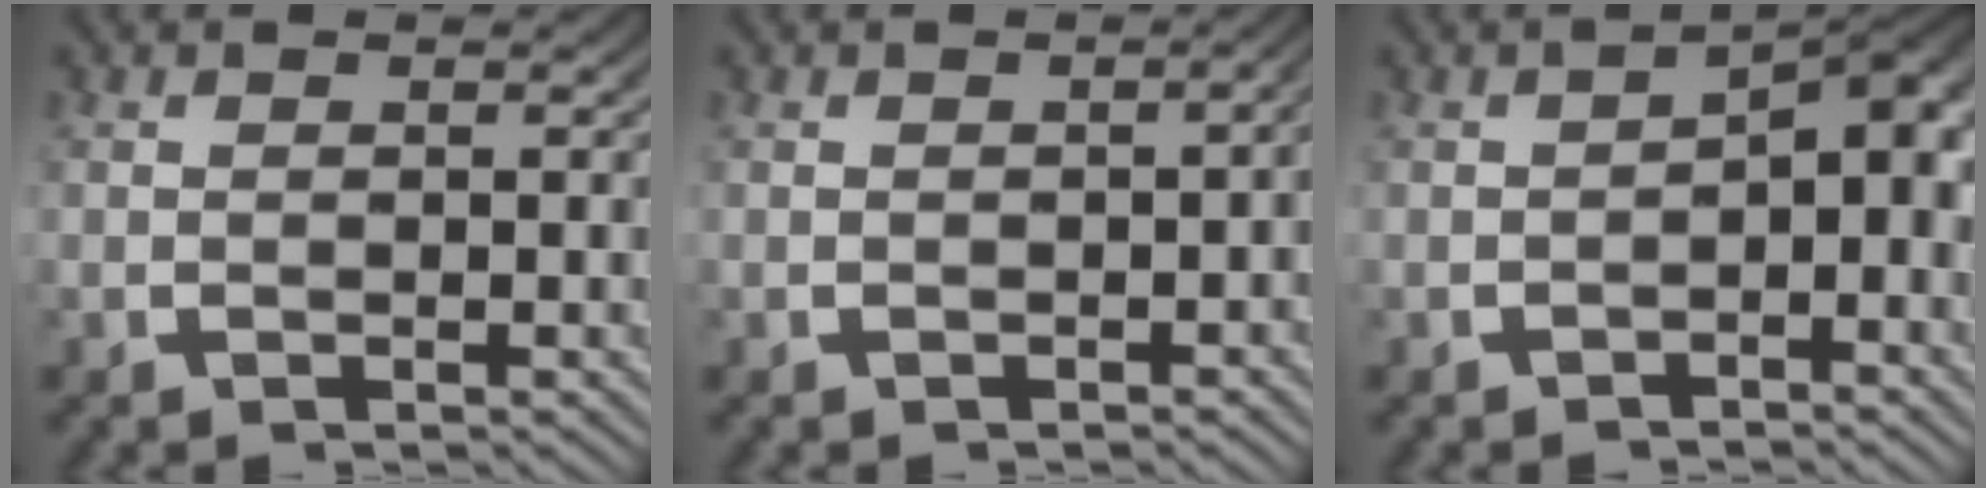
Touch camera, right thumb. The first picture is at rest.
{"total": 1.4, "force": [-0.7, 0.5, 1.1], "torque": [-0.015, -0.001, -0.009]}
{"total": 5.2, "force": [-0.4, 2.7, 4.5], "torque": [-0.056, -0.002, -0.007]}